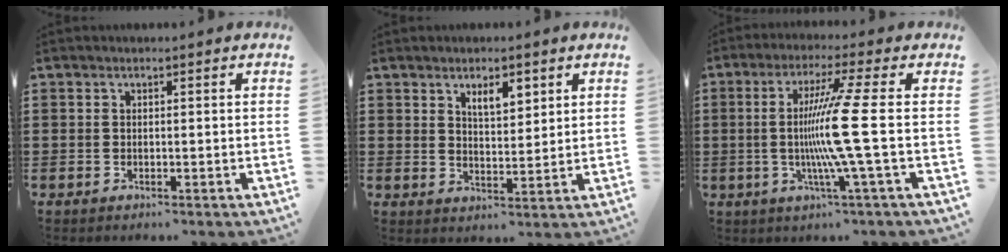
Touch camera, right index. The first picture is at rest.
{"total": 4.2, "force": [2.6, 1.7, 2.9], "torque": [-0.046, 0.000, 0.042]}
{"total": 11.2, "force": [-1.1, -1.6, 11.0], "torque": [-0.233, -0.029, -0.040]}